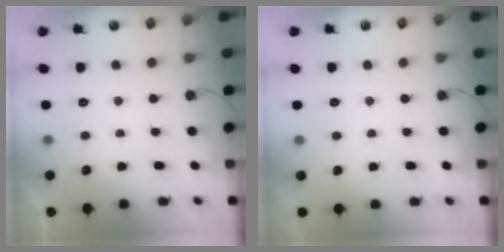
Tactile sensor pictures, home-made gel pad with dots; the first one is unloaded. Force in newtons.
{"total": 2.7, "press": 2.7, "slide": 0.4}